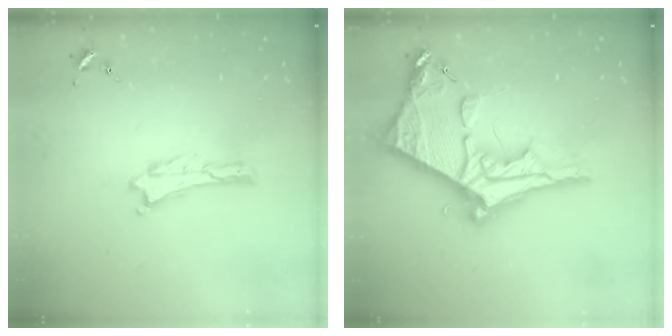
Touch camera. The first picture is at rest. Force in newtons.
{"total": 11.4, "press": 11.3, "slide": 1.2}